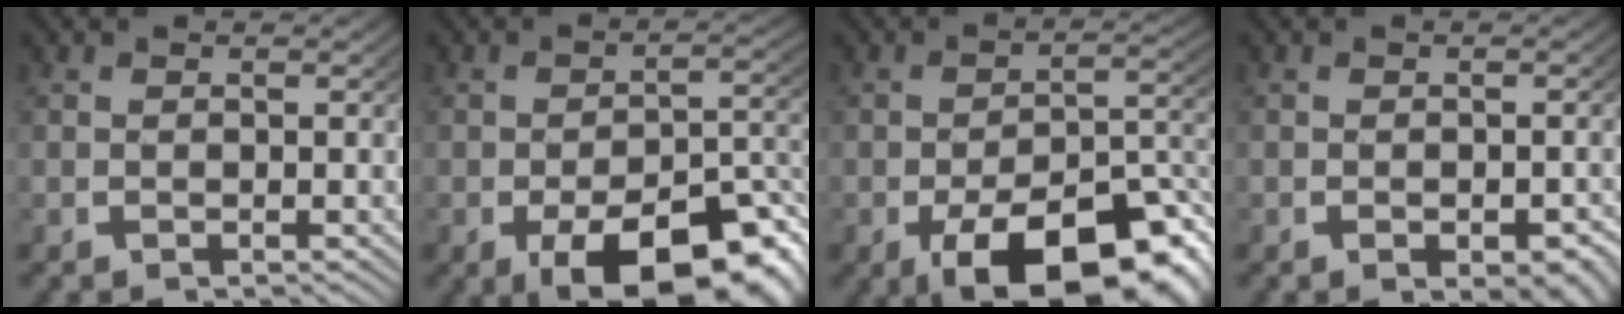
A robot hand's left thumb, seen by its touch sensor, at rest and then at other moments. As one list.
[{"total": 11.4, "force": [-5.0, 5.8, 8.4], "torque": [-0.120, -0.040, -0.049]}, {"total": 13.1, "force": [-5.8, 6.7, 9.6], "torque": [-0.143, -0.048, -0.055]}, {"total": 2.6, "force": [-1.0, 1.4, 1.9], "torque": [-0.029, -0.015, -0.009]}]